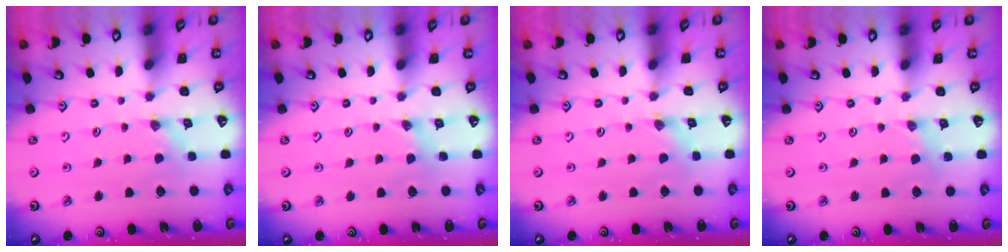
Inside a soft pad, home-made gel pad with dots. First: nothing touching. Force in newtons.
{"total": 1.9, "press": 1.8, "slide": 0.3}
{"total": 0.9, "press": 0.9, "slide": 0.3}
{"total": 1.5, "press": 1.4, "slide": 0.3}